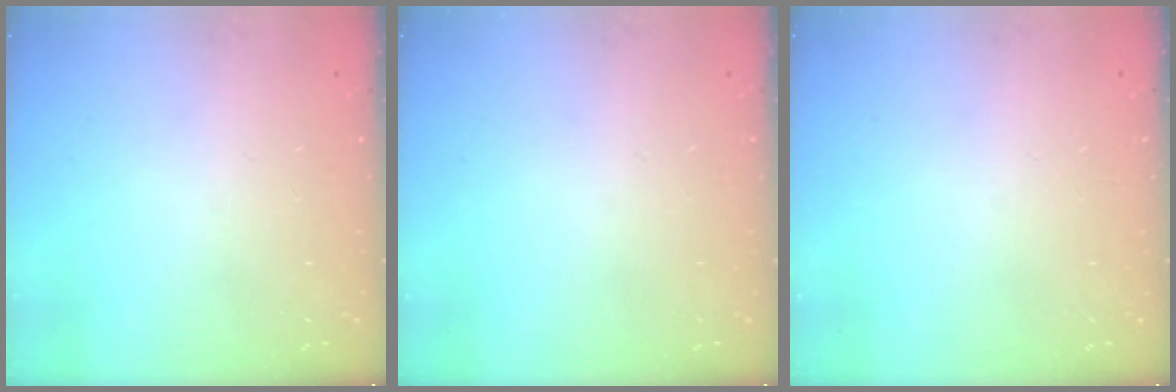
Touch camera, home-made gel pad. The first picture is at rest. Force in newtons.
{"total": 0.0}
{"total": 0.0}